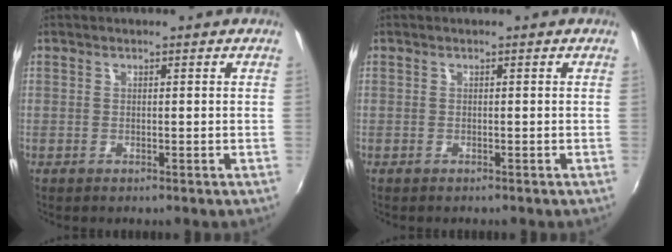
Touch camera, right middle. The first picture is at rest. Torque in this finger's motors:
{"motor_torque": [0.34, -0.49, 0.00, 0.00]}